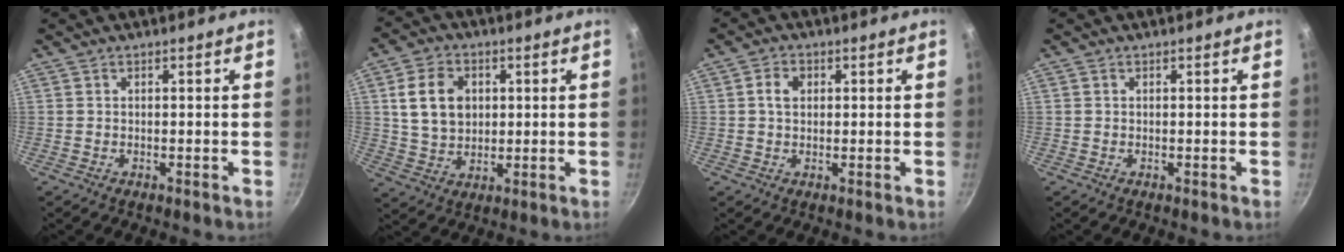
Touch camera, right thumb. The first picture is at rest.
{"total": 10.3, "force": [2.1, 8.0, 6.1], "torque": [-0.089, 0.001, 0.038]}
{"total": 3.2, "force": [0.7, 2.4, 2.0], "torque": [-0.026, 0.004, 0.008]}
{"total": 0.0}